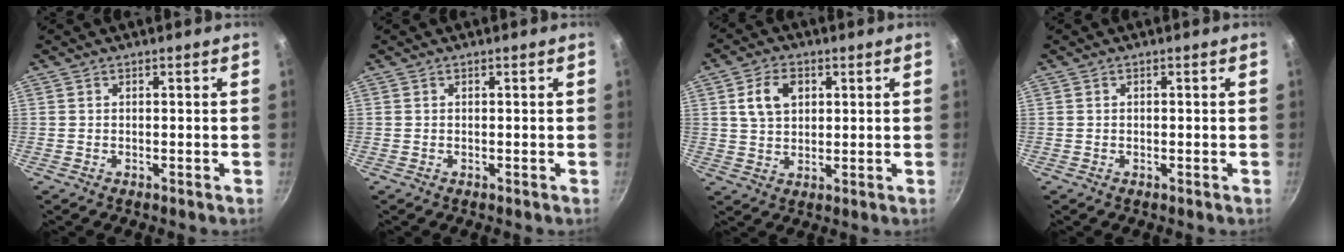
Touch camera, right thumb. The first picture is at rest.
{"total": 0.0}
{"total": 7.2, "force": [2.3, 4.9, 4.7], "torque": [-0.073, -0.003, 0.043]}
{"total": 0.0}